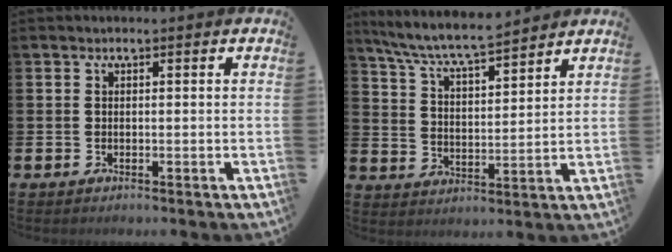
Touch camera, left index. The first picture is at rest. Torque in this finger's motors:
{"motor_torque": [0.98, -1.16, 0.65, 0.21]}